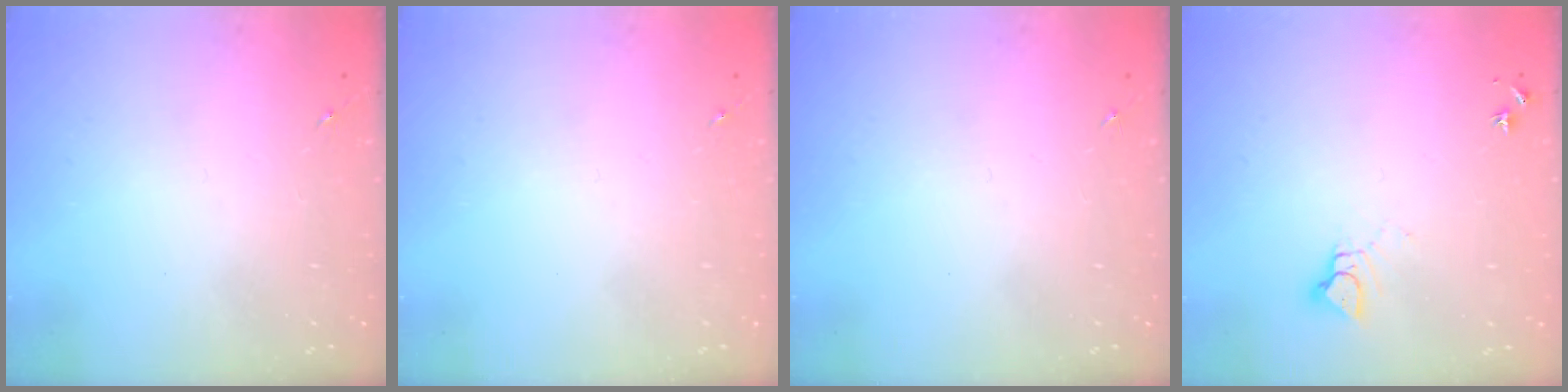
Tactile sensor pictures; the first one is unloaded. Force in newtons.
{"total": 0.0}
{"total": 0.0}
{"total": 4.2, "press": 4.2, "slide": 0.3}